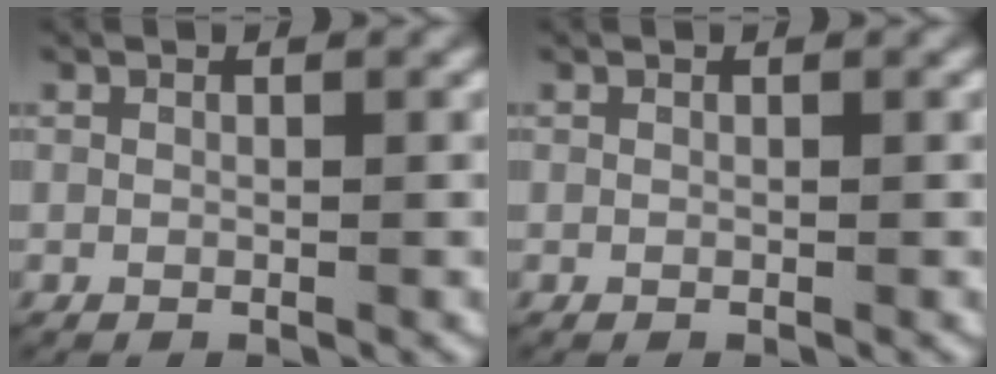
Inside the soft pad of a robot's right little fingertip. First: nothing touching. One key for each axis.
{"total": 0.0}